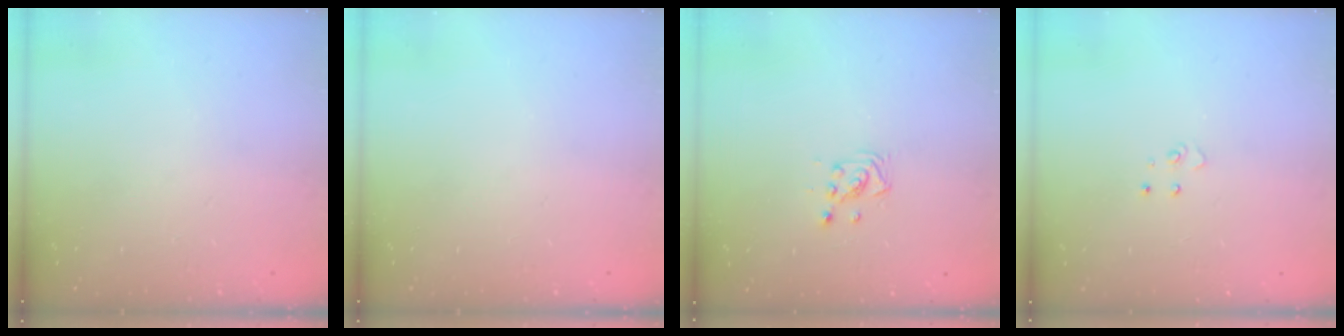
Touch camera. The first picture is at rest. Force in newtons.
{"total": 0.0}
{"total": 3.6, "press": 3.6, "slide": 0.3}
{"total": 3.4, "press": 3.4, "slide": 0.3}